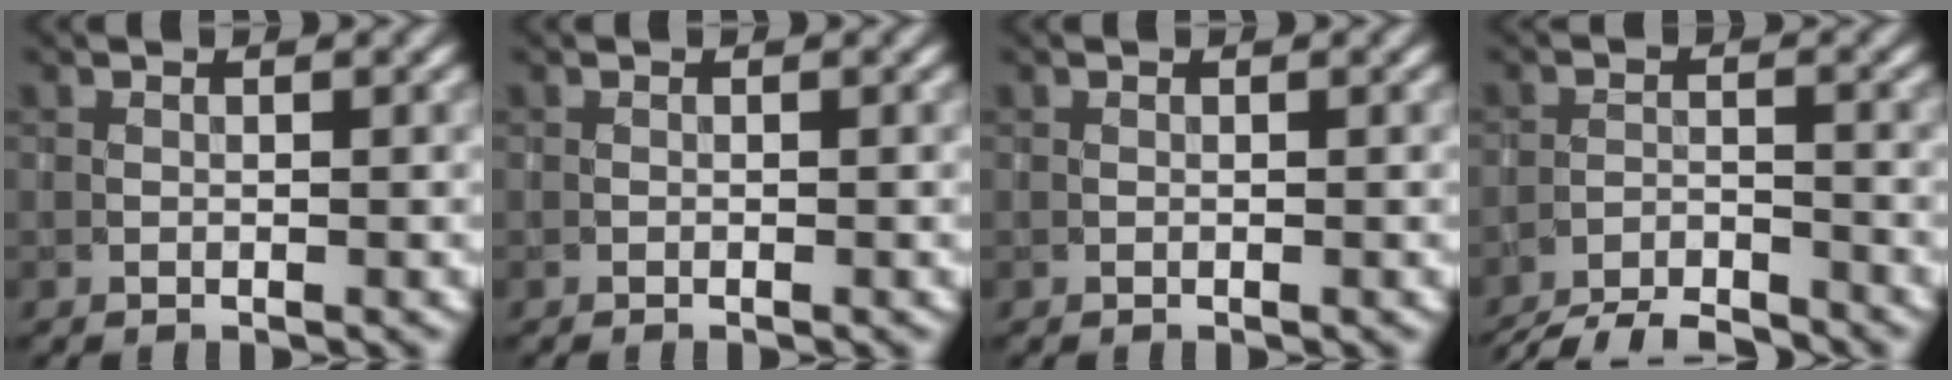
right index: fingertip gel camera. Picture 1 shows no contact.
{"total": 0.0}
{"total": 0.0}
{"total": 7.4, "force": [-7.1, 1.1, 1.7], "torque": [-0.031, -0.013, -0.115]}